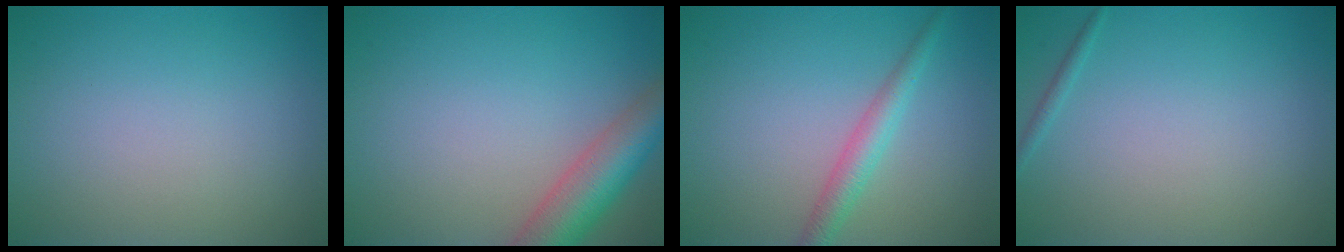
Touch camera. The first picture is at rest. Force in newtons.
{"total": 5.9, "press": 5.8, "slide": 0.3}
{"total": 2.5, "press": 2.5, "slide": 0.1}
{"total": 0.6, "press": 0.6, "slide": 0.1}